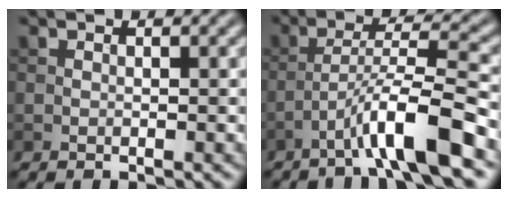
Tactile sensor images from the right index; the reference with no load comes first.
{"total": 7.1, "force": [-4.0, 0.6, 5.8], "torque": [-0.097, 0.019, -0.073]}